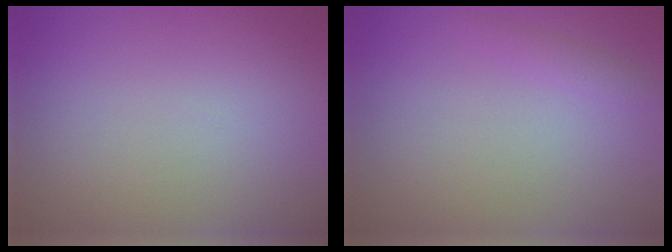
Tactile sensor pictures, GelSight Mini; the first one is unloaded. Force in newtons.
{"total": 0.9, "press": 0.9, "slide": 0.1}